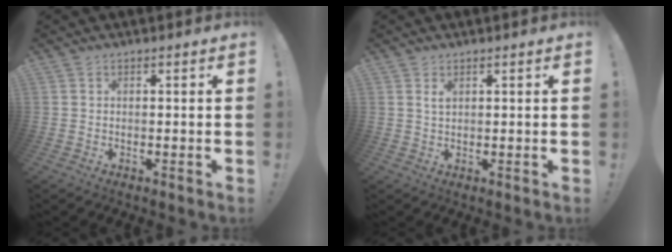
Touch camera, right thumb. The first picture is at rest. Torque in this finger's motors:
{"motor_torque": [0.50, 0.45, 0.19, 0.14, 0.00]}